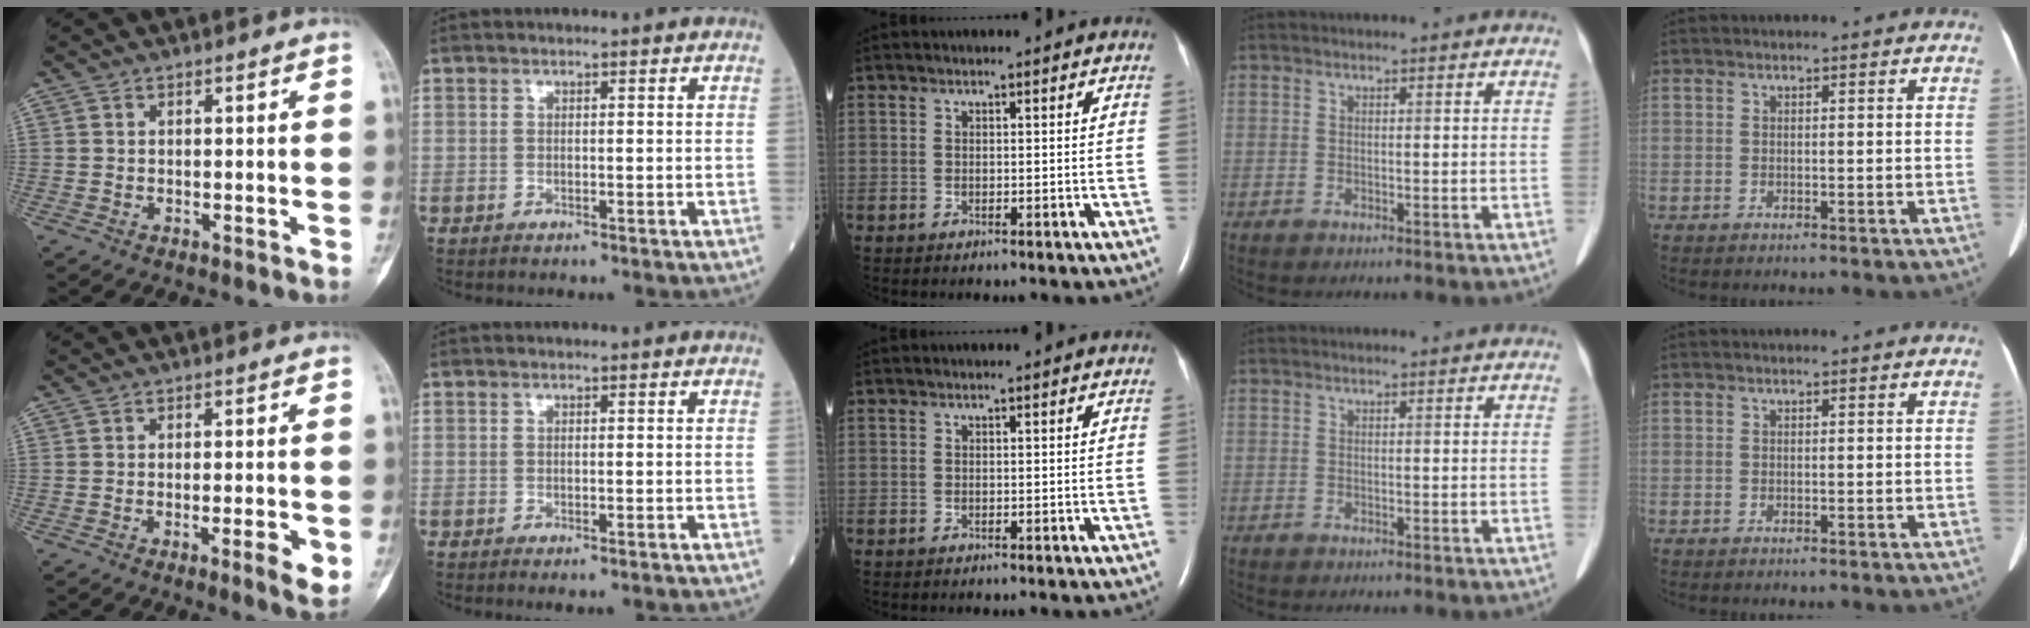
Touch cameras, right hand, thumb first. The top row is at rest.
{"thumb": {"total": 4.9, "force": [-1.6, 0.9, 4.5], "torque": [-0.066, -0.004, -0.021]}, "index": {"total": 1.9, "force": [-1.5, 0.3, 1.0], "torque": [-0.008, -0.004, -0.020]}}